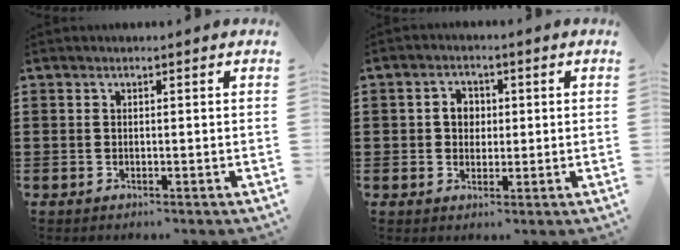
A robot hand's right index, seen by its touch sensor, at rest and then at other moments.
{"total": 3.4, "force": [0.2, 2.8, 1.8], "torque": [-0.044, 0.012, 0.000]}